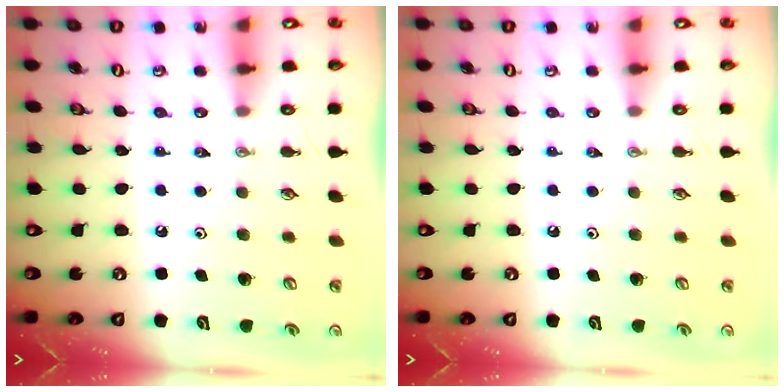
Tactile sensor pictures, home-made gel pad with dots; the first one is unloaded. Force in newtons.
{"total": 0.0}